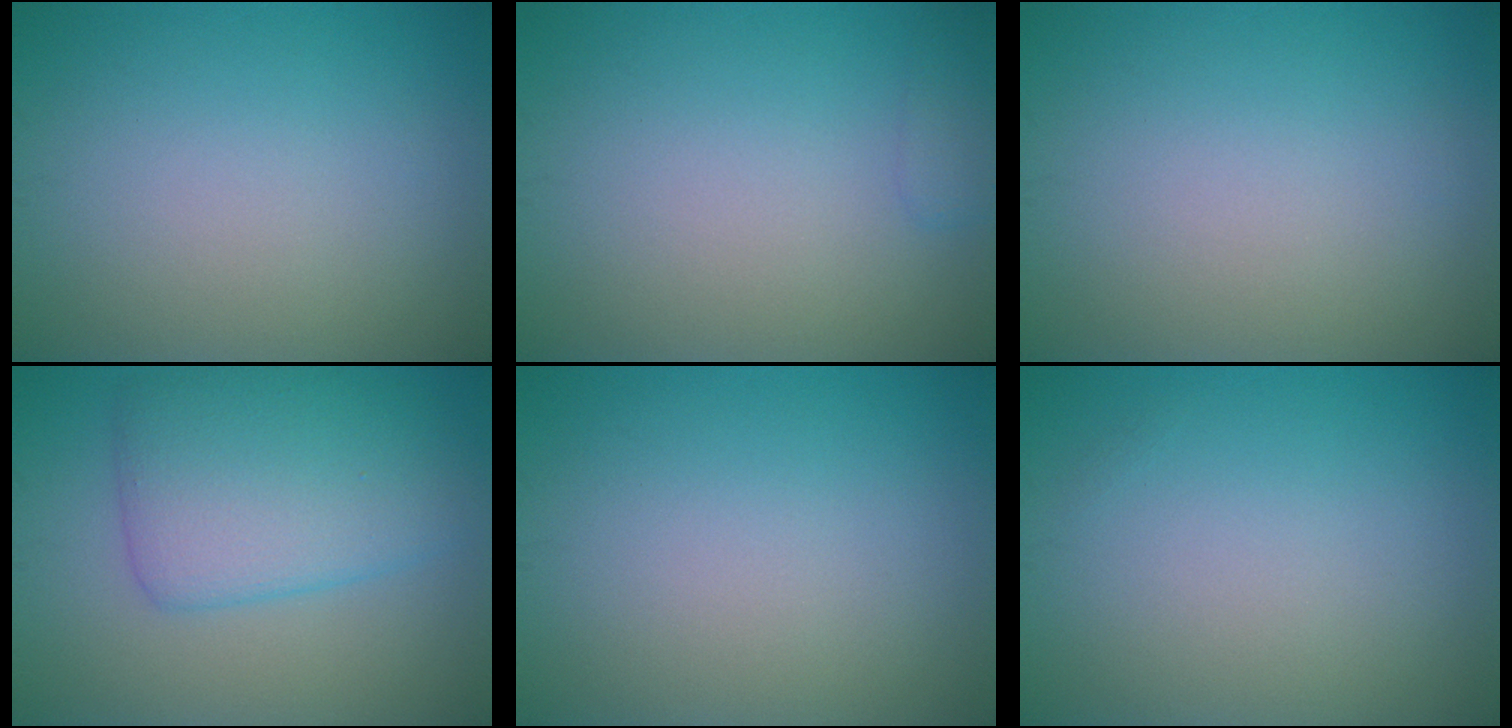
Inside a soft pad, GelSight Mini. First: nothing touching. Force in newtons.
{"total": 1.1, "press": 1.1, "slide": 0.1}
{"total": 0.0}
{"total": 6.0, "press": 6.0, "slide": 0.1}
{"total": 0.0}
{"total": 0.0}